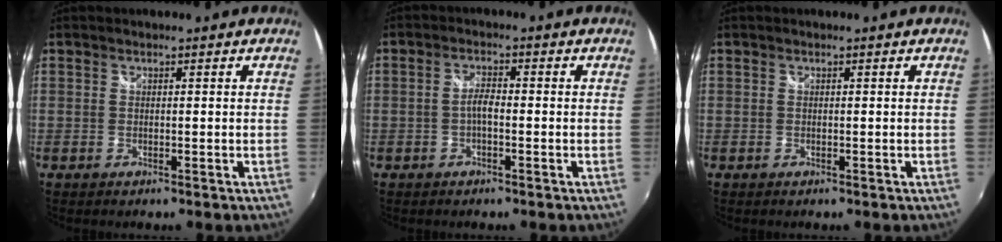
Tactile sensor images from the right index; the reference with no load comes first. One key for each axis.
{"total": 2.3, "fx": -0.8, "fy": 0.7, "fz": 2.0, "tx": -0.042, "ty": 0.006, "tz": -0.018}
{"total": 0.0}